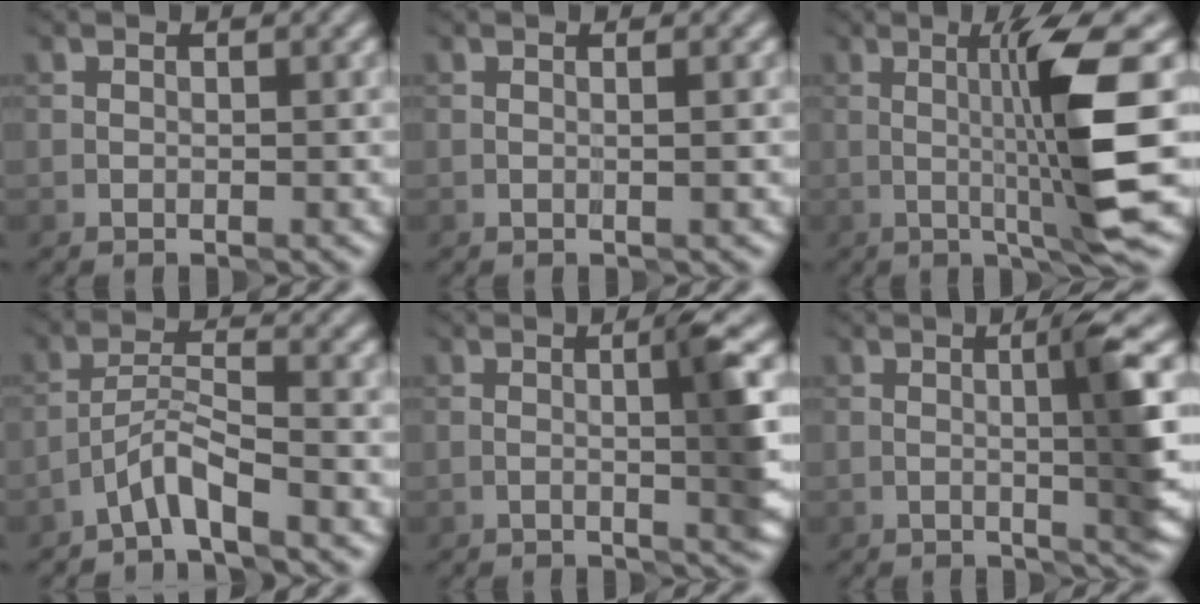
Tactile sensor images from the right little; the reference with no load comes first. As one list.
[{"total": 0.8, "force": [0.3, 0.1, 0.7], "torque": [0.001, -0.007, 0.000]}, {"total": 7.9, "force": [0.5, 0.4, 7.9], "torque": [-0.126, -0.005, 0.018]}, {"total": 2.9, "force": [-2.4, 0.1, 1.7], "torque": [-0.035, 0.011, -0.052]}, {"total": 3.9, "force": [0.2, 0.2, 3.9], "torque": [-0.059, 0.004, 0.003]}, {"total": 4.8, "force": [0.4, 0.2, 4.8], "torque": [-0.074, 0.006, 0.009]}]